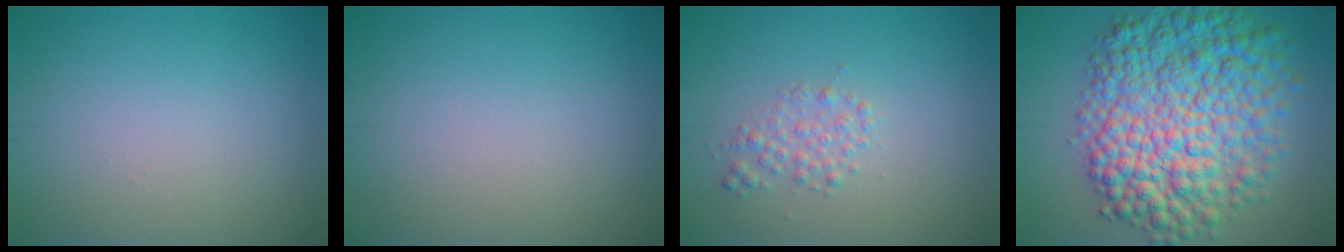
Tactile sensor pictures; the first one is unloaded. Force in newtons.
{"total": 0.0}
{"total": 1.7, "press": 1.7, "slide": 0.0}
{"total": 12.0, "press": 12.0, "slide": 0.1}